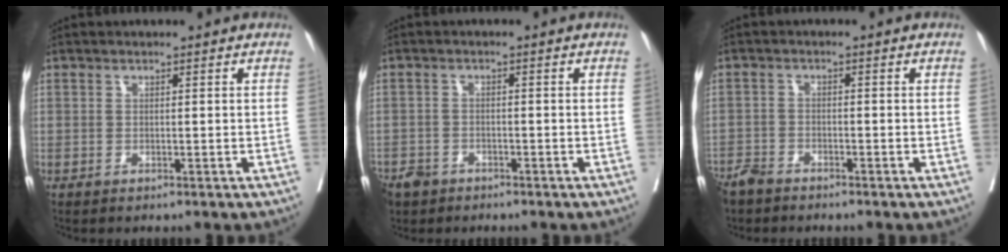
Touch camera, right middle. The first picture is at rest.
{"total": 4.8, "force": [-3.6, 3.1, 1.0], "torque": [-0.021, 0.001, -0.062]}
{"total": 3.7, "force": [-3.4, 1.2, 0.9], "torque": [-0.018, -0.005, -0.066]}